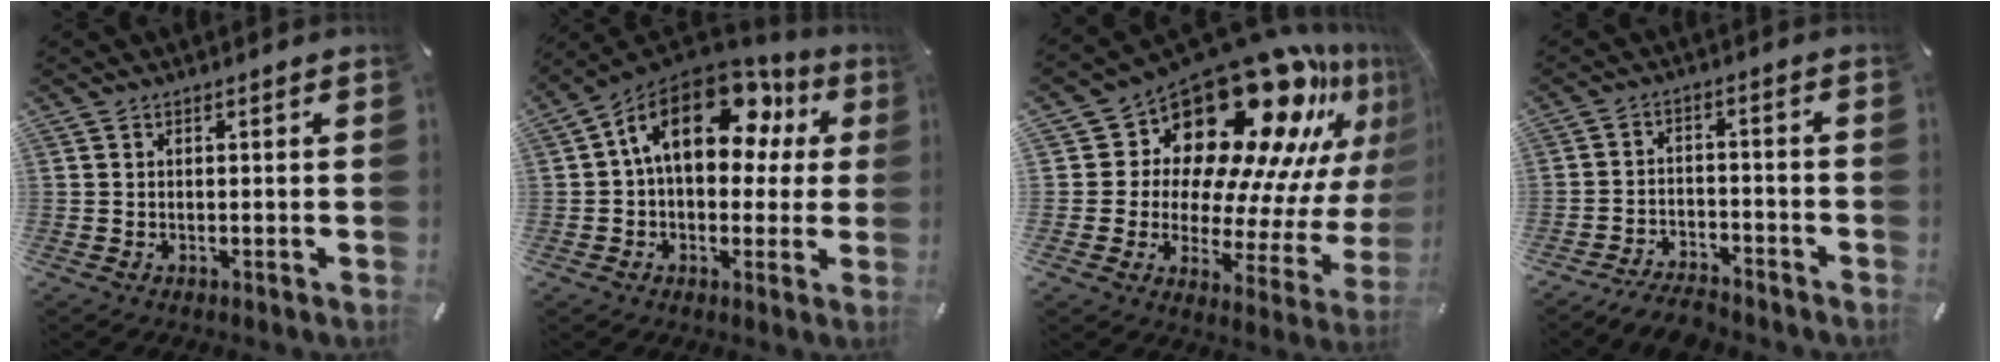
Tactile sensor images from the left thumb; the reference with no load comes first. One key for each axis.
{"total": 20.2, "fx": 7.2, "fy": 12.1, "fz": 14.5, "tx": -0.234, "ty": -0.028, "tz": 0.121}
{"total": 24.1, "fx": 16.5, "fy": 12.8, "fz": 12.1, "tx": -0.160, "ty": -0.157, "tz": 0.289}
{"total": 6.3, "fx": -5.8, "fy": 1.9, "fz": 1.6, "tx": -0.030, "ty": 0.030, "tz": -0.112}